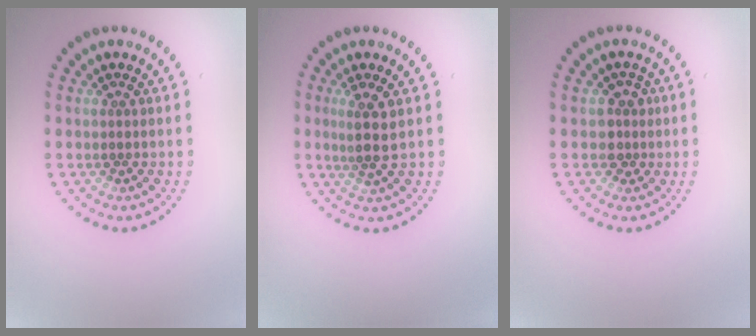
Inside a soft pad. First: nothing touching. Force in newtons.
{"total": 2.6, "press": 2.1, "slide": 1.6}
{"total": 1.8, "press": 1.5, "slide": 1.0}